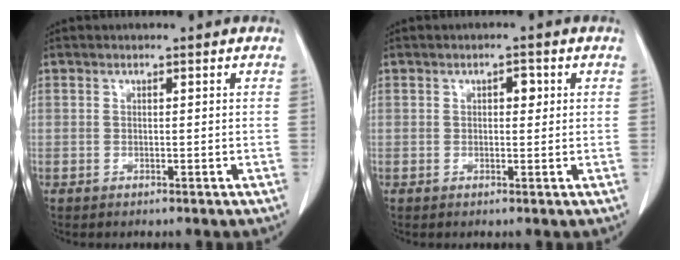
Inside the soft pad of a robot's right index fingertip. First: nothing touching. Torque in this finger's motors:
{"motor_torque": [-0.01, 0.05, 0.01, 0.00]}